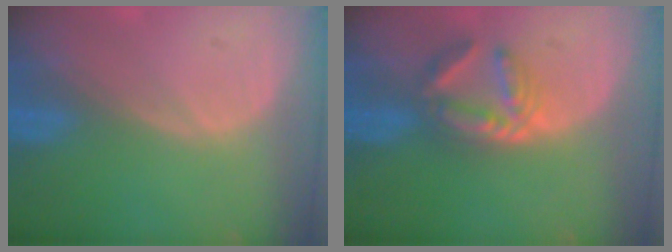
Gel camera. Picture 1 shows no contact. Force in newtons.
{"total": 6.0, "press": 5.4, "slide": 2.7}